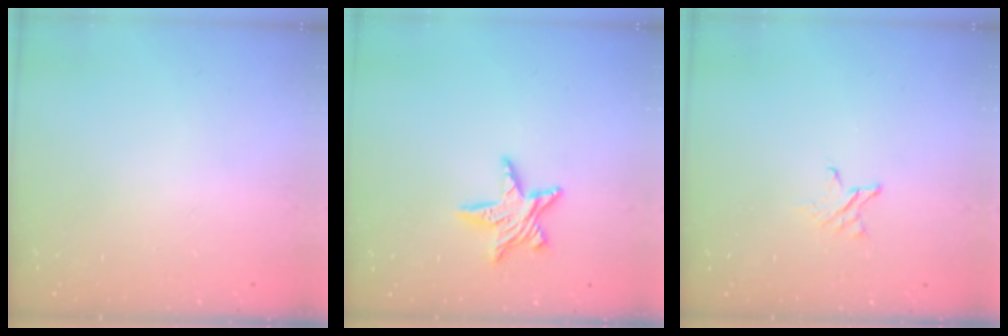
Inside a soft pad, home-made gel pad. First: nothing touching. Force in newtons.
{"total": 8.6, "press": 8.5, "slide": 0.6}
{"total": 2.3, "press": 2.3, "slide": 0.2}